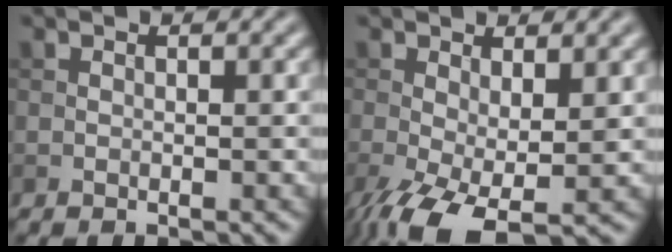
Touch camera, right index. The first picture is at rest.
{"total": 6.5, "force": [-2.3, 2.9, 5.3], "torque": [-0.125, -0.026, -0.037]}